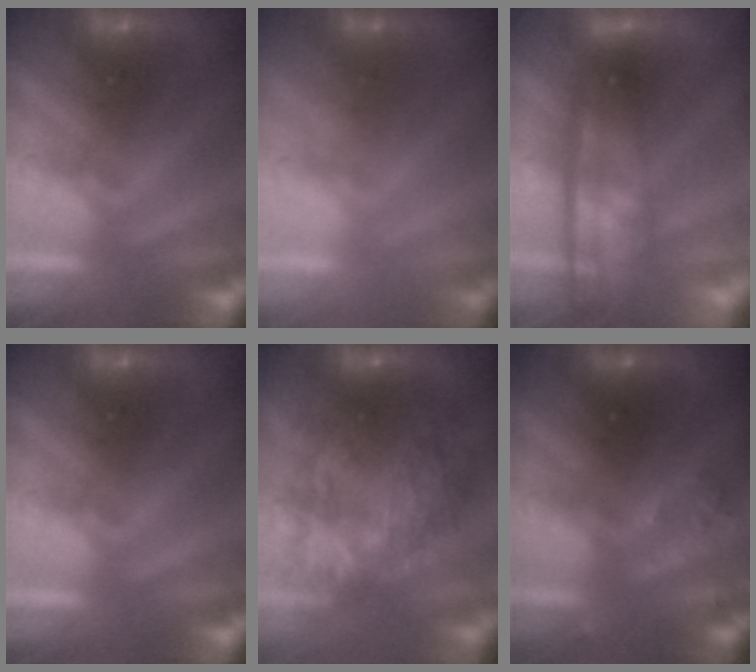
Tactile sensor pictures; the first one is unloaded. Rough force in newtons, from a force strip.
{"total": 2.0}
{"total": 7.2}
{"total": 0.0}
{"total": 6.9}
{"total": 2.8}